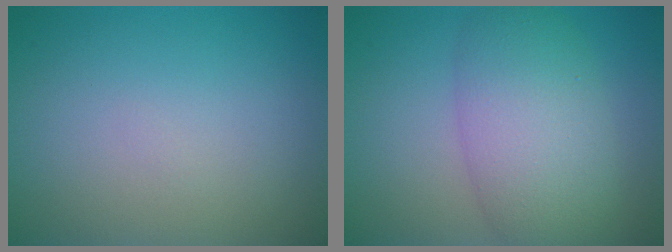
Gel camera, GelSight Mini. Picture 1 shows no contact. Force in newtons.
{"total": 6.8, "press": 6.7, "slide": 0.3}